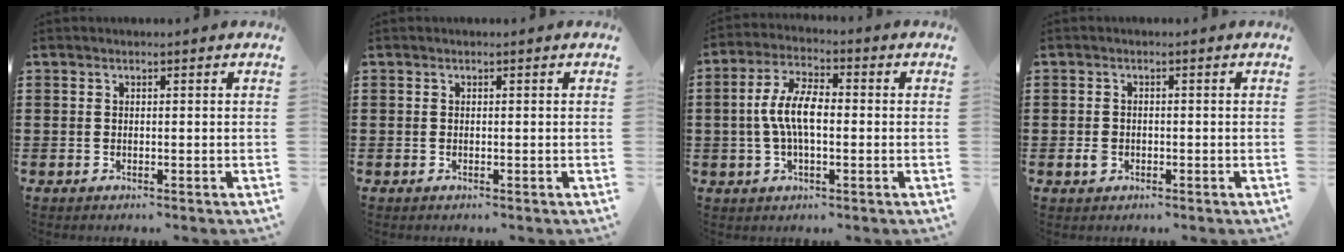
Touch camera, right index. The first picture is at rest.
{"total": 0.0}
{"total": 7.7, "force": [-0.4, 3.2, 6.9], "torque": [-0.151, 0.001, -0.014]}
{"total": 1.7, "force": [-0.5, 1.3, 0.9], "torque": [-0.026, 0.000, -0.012]}